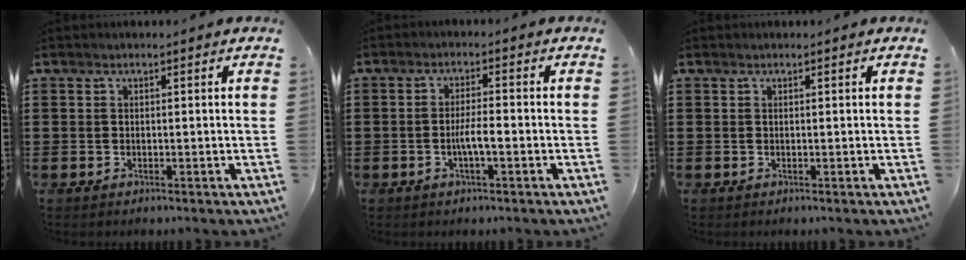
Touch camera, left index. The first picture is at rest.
{"total": 3.4, "force": [-1.1, 0.7, 3.2], "torque": [-0.070, -0.003, -0.026]}
{"total": 0.0}